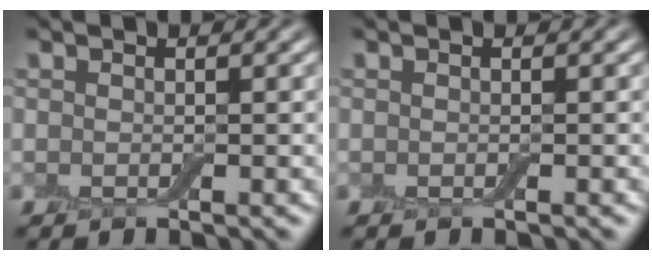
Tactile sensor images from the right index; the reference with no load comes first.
{"total": 0.0}